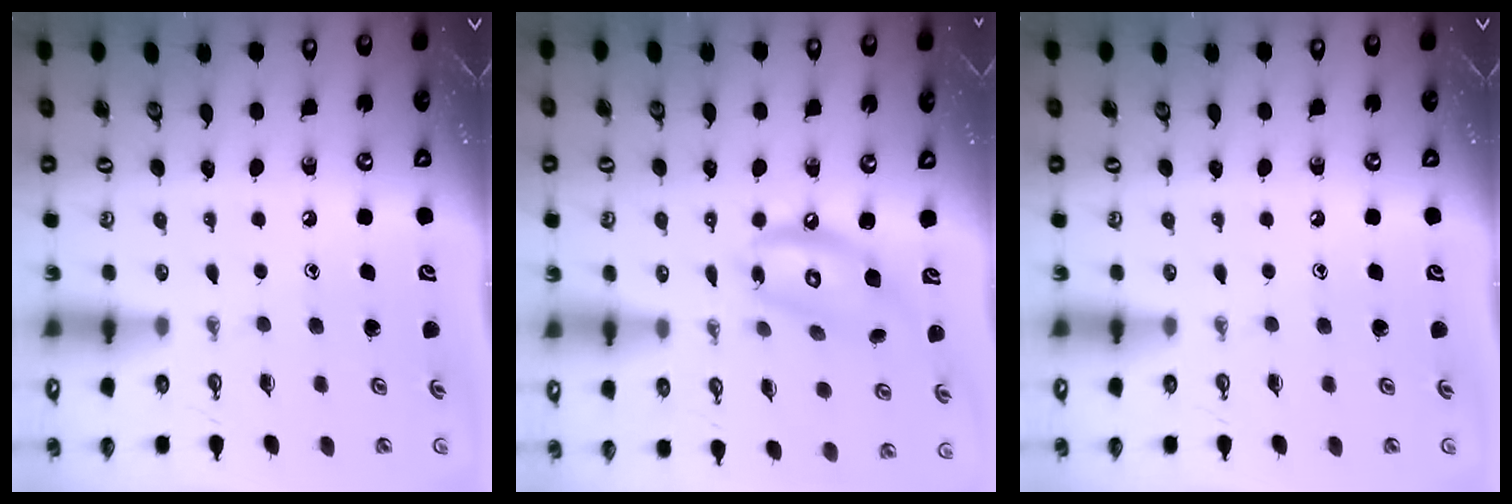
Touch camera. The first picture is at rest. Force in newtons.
{"total": 12.6, "press": 12.5, "slide": 1.1}
{"total": 0.0}